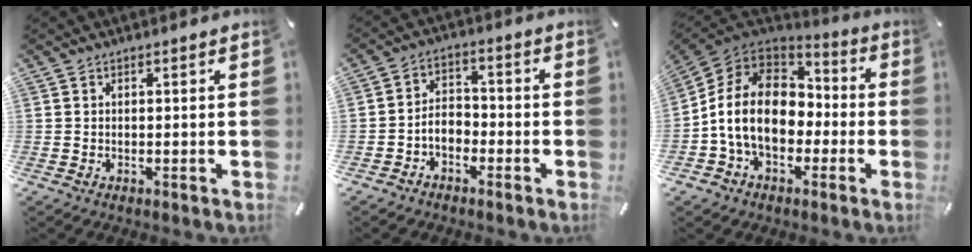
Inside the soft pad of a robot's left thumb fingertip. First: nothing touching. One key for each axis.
{"total": 5.0, "fx": -2.8, "fy": 3.5, "fz": 2.3, "tx": -0.044, "ty": 0.017, "tz": -0.053}
{"total": 15.5, "fx": -2.6, "fy": 11.8, "fz": 9.8, "tx": -0.211, "ty": 0.034, "tz": -0.045}